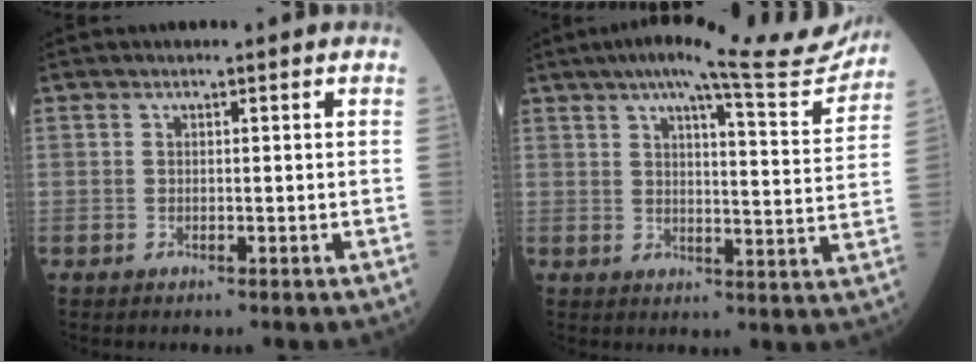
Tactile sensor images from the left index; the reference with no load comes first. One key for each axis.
{"total": 15.9, "fx": 14.2, "fy": 1.2, "fz": 7.0, "tx": -0.097, "ty": -0.021, "tz": 0.171}